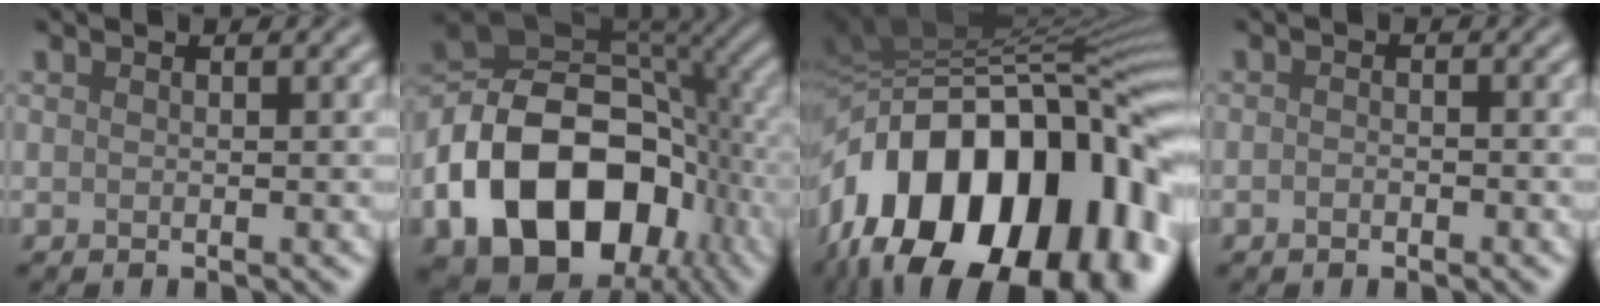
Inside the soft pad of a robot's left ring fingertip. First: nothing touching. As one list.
[{"total": 17.2, "force": [-6.1, 11.8, 11.0], "torque": [-0.200, -0.013, -0.107]}, {"total": 20.4, "force": [-7.1, 11.6, 15.2], "torque": [-0.247, 0.004, -0.110]}, {"total": 1.0, "force": [-0.6, 0.5, 0.7], "torque": [-0.012, 0.000, -0.011]}]